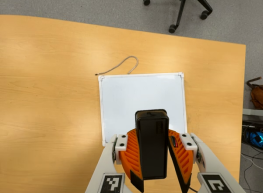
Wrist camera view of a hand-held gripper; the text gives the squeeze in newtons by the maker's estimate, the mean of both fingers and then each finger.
{"total": 7.6, "left": 8.6, "right": 6.7}